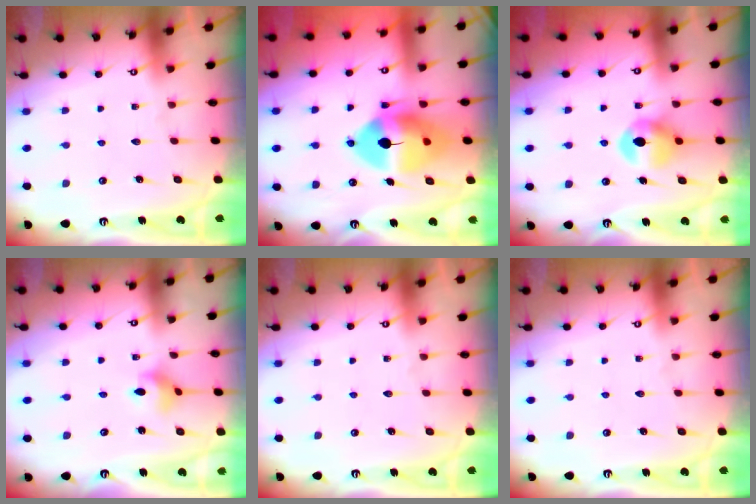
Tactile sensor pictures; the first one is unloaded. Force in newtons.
{"total": 14.9, "press": 14.7, "slide": 2.5}
{"total": 9.1, "press": 9.1, "slide": 0.3}
{"total": 3.8, "press": 3.7, "slide": 0.6}
{"total": 0.0}
{"total": 0.0}